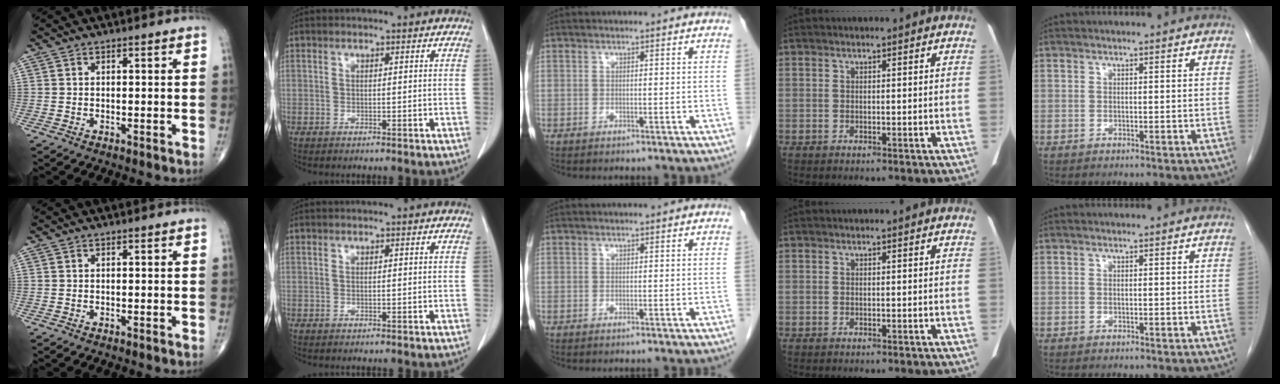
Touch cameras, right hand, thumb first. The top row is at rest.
{}